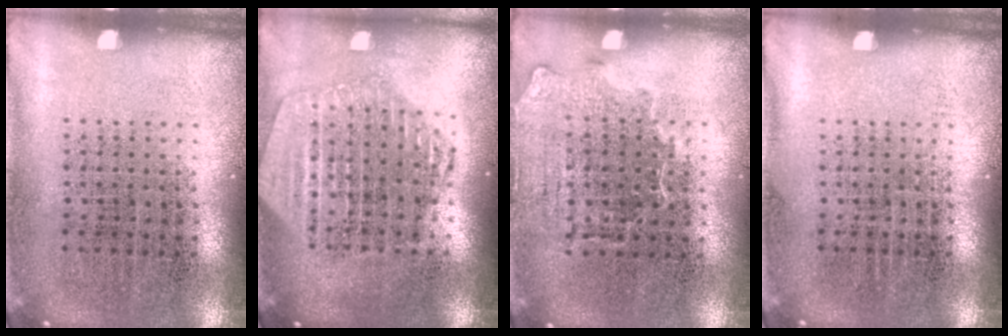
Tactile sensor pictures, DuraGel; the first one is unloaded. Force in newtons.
{"total": 2.2, "press": 2.0, "slide": 1.0}
{"total": 1.5, "press": 1.2, "slide": 0.8}
{"total": 0.0}